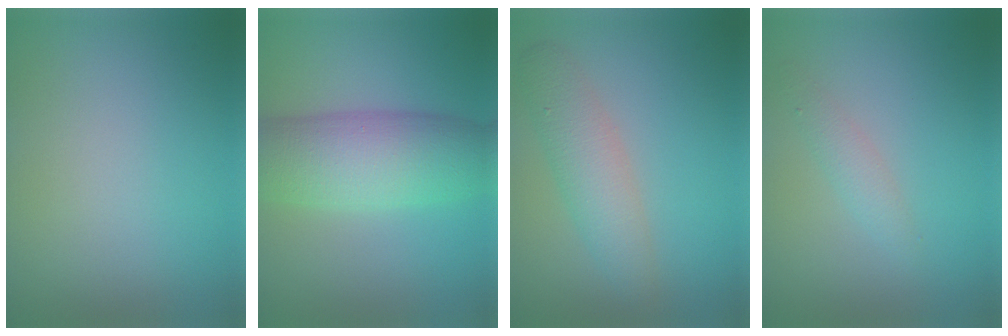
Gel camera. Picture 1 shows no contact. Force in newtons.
{"total": 8.5, "press": 8.5, "slide": 0.1}
{"total": 3.5, "press": 3.5, "slide": 0.2}
{"total": 1.3, "press": 1.3, "slide": 0.0}